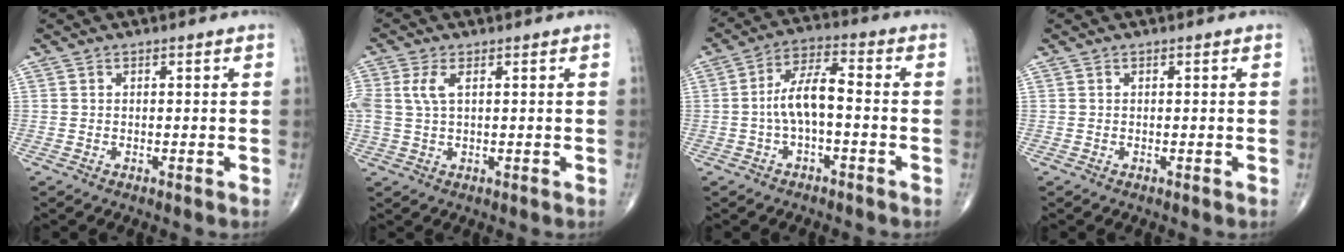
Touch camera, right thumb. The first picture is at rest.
{"total": 3.5, "force": [1.0, 1.5, 3.1], "torque": [-0.089, 0.010, 0.023]}
{"total": 7.8, "force": [-1.2, 3.0, 7.0], "torque": [-0.137, 0.035, -0.027]}
{"total": 0.0}